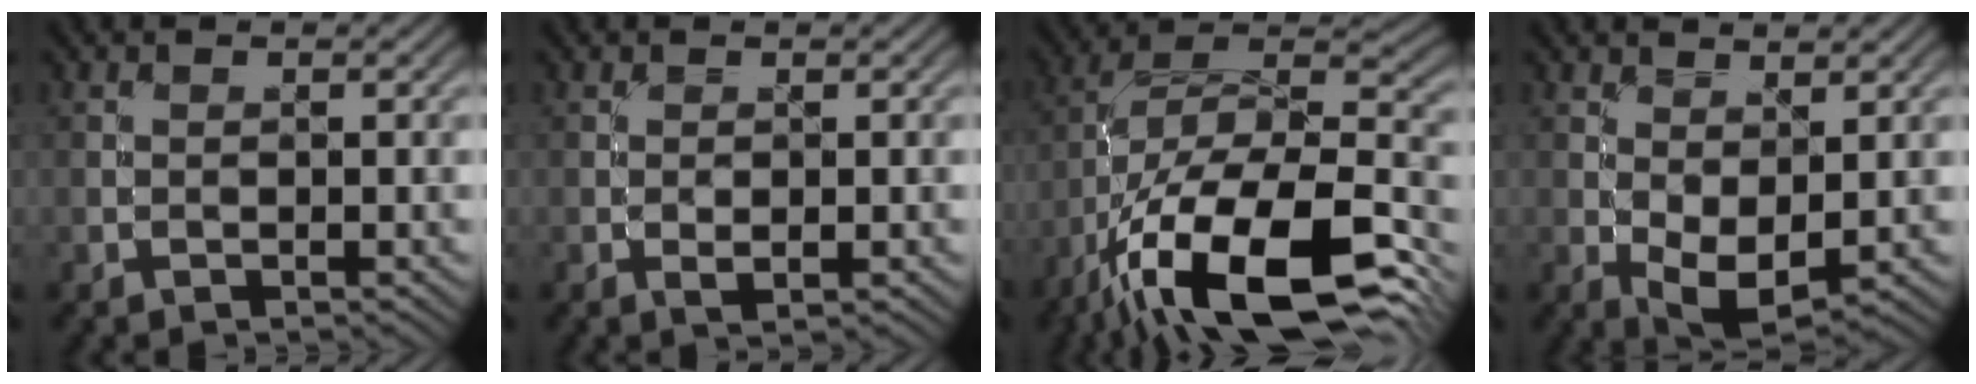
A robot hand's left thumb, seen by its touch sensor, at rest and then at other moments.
{"total": 1.5, "force": [-0.2, 0.6, 1.3], "torque": [-0.023, -0.002, -0.004]}
{"total": 19.2, "force": [-9.8, 7.6, 14.6], "torque": [-0.264, -0.013, -0.175]}
{"total": 4.5, "force": [0.3, 2.4, 3.7], "torque": [-0.079, -0.004, 0.008]}